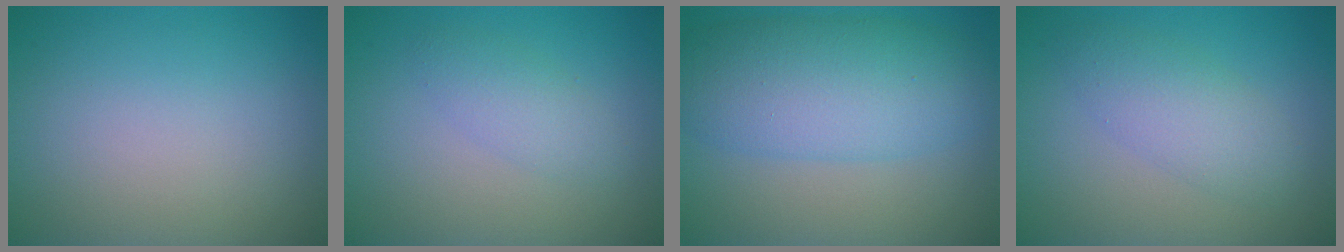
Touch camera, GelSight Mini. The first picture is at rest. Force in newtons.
{"total": 2.0, "press": 2.0, "slide": 0.0}
{"total": 7.6, "press": 7.6, "slide": 0.1}
{"total": 2.3, "press": 2.3, "slide": 0.2}